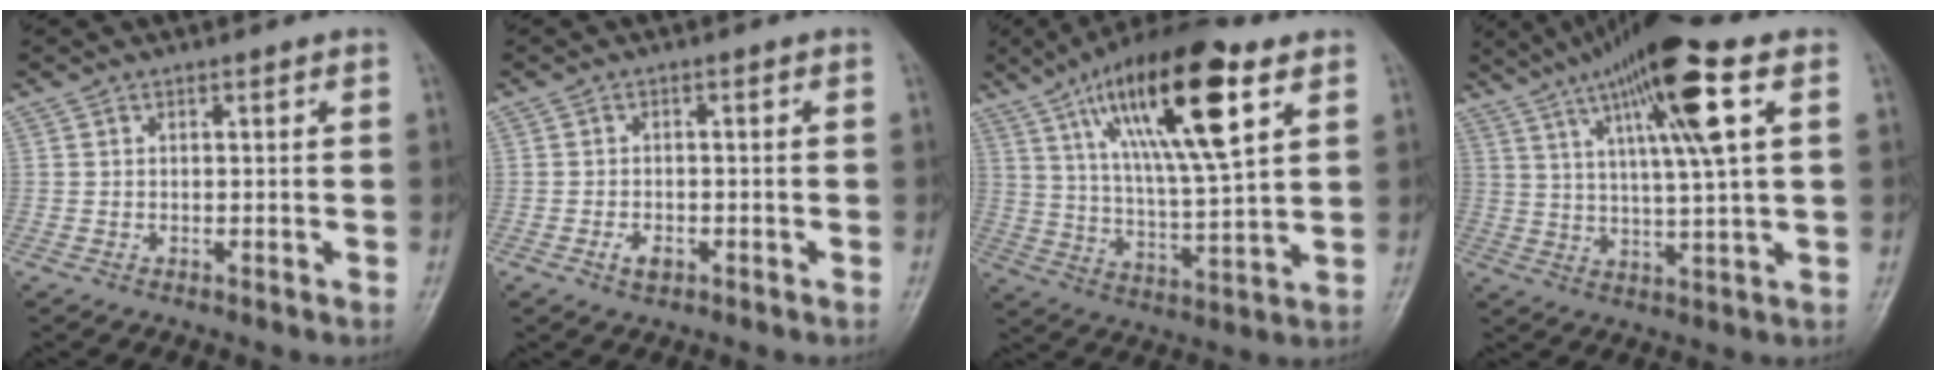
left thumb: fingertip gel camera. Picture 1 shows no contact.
{"total": 2.5, "force": [-1.2, 1.4, 1.7], "torque": [-0.030, 0.007, -0.019]}
{"total": 20.7, "force": [9.5, 5.3, 17.6], "torque": [-0.289, -0.024, 0.162]}
{"total": 16.4, "force": [6.9, 2.1, 14.7], "torque": [-0.255, -0.002, 0.113]}